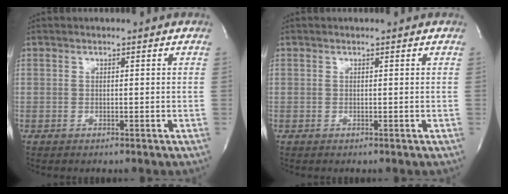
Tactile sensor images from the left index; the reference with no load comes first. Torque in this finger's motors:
{"motor_torque": [-0.14, -0.03, 0.00, -0.01]}